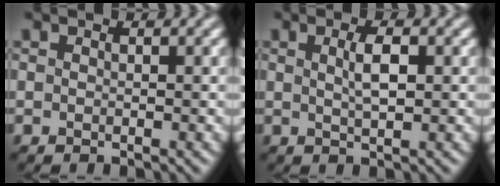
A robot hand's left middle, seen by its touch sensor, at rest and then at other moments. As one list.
[{"total": 2.3, "force": [0.6, 0.6, 2.2], "torque": [-0.041, 0.004, 0.010]}]